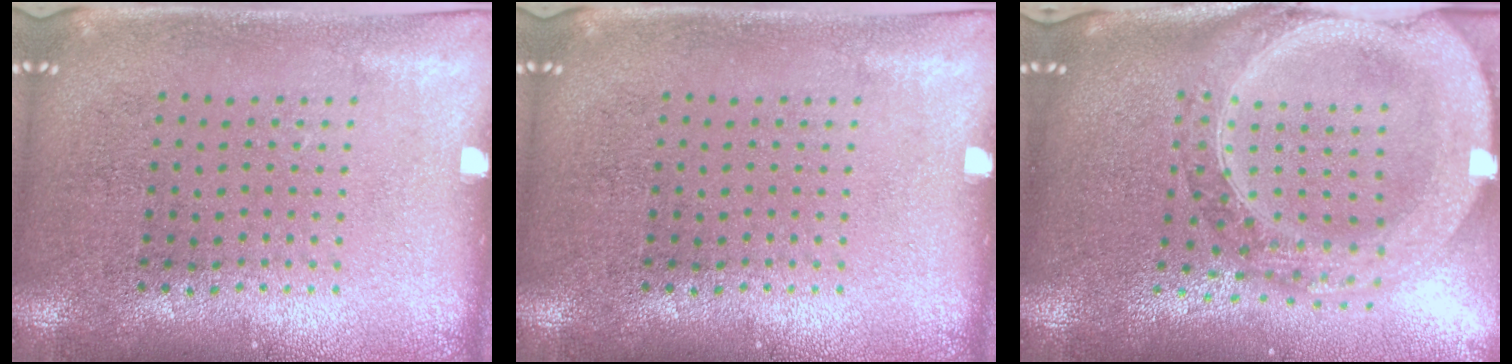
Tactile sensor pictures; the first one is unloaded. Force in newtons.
{"total": 0.0}
{"total": 3.4, "press": 2.8, "slide": 2.0}